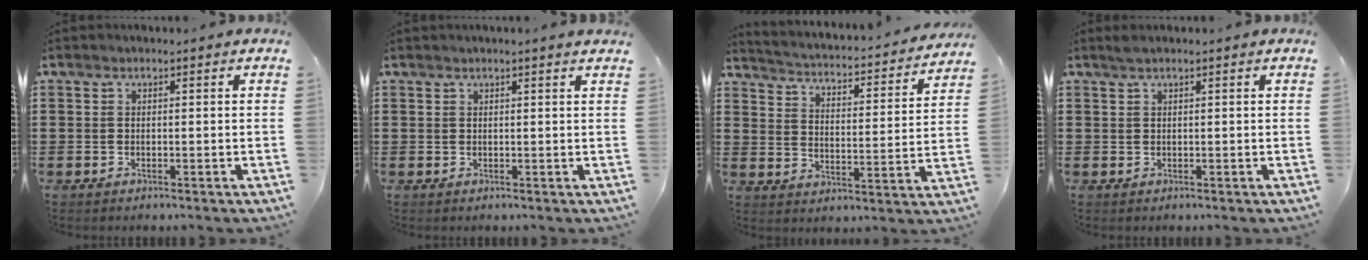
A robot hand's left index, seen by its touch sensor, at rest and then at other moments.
{"total": 0.9, "force": [0.7, -0.2, 0.4], "torque": [-0.007, -0.003, 0.014]}
{"total": 1.8, "force": [1.8, -0.1, 0.3], "torque": [-0.026, -0.029, 0.016]}
{"total": 0.7, "force": [0.5, 0.0, 0.5], "torque": [-0.011, 0.001, 0.010]}